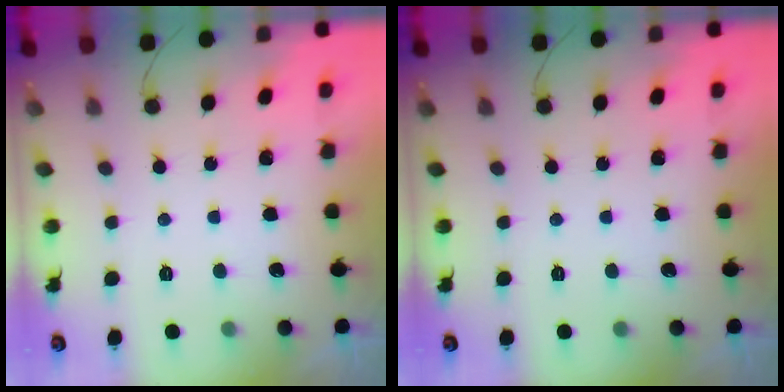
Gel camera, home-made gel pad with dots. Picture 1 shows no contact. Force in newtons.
{"total": 0.0}